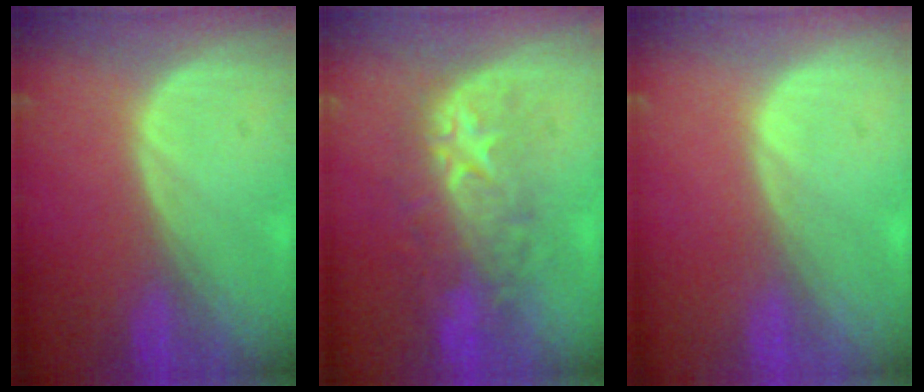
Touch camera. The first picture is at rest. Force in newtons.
{"total": 8.2, "press": 8.2, "slide": 0.5}
{"total": 0.0}